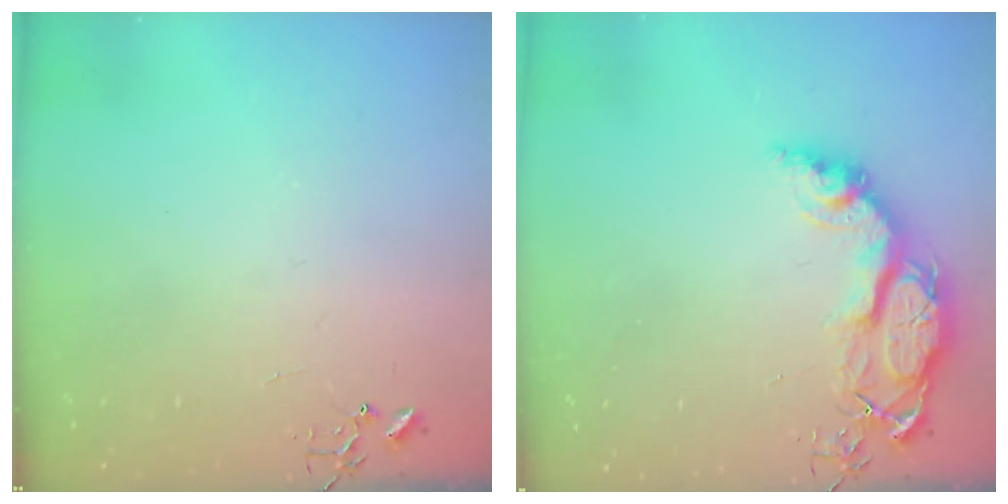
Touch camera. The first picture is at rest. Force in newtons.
{"total": 13.9, "press": 13.9, "slide": 1.3}